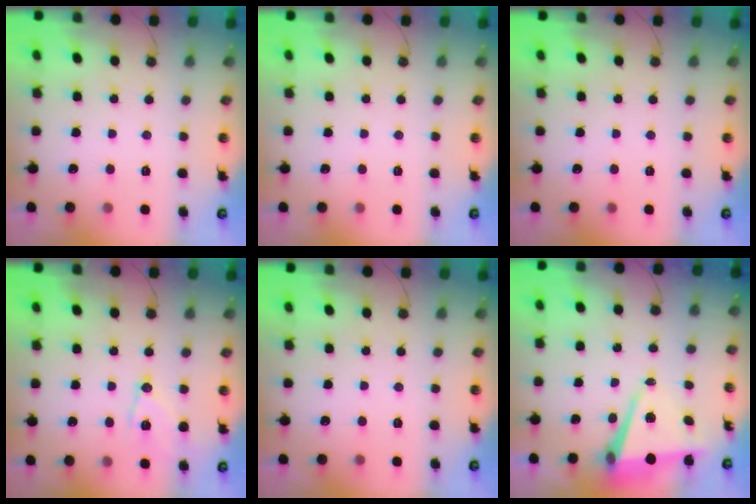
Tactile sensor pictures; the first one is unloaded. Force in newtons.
{"total": 0.0}
{"total": 0.0}
{"total": 10.9, "press": 10.9, "slide": 0.7}
{"total": 0.0}
{"total": 7.4, "press": 6.4, "slide": 3.8}